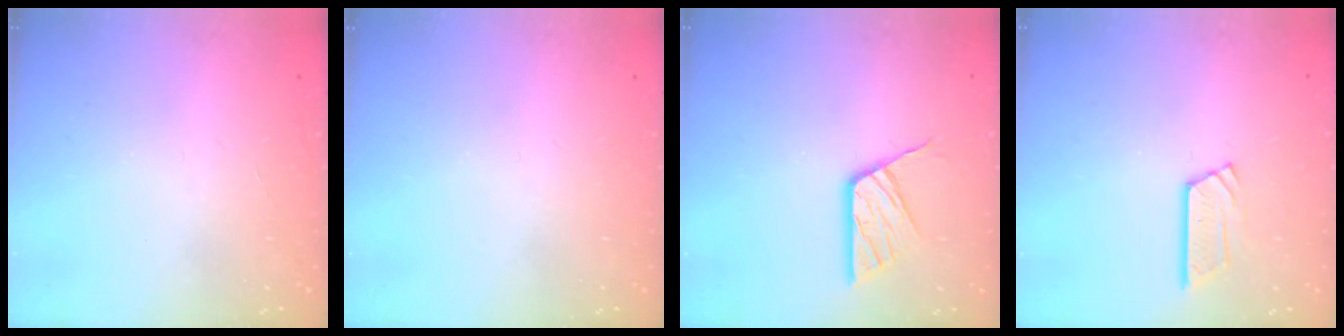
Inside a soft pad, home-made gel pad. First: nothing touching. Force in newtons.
{"total": 0.0}
{"total": 11.4, "press": 11.4, "slide": 1.0}
{"total": 5.7, "press": 5.7, "slide": 0.4}